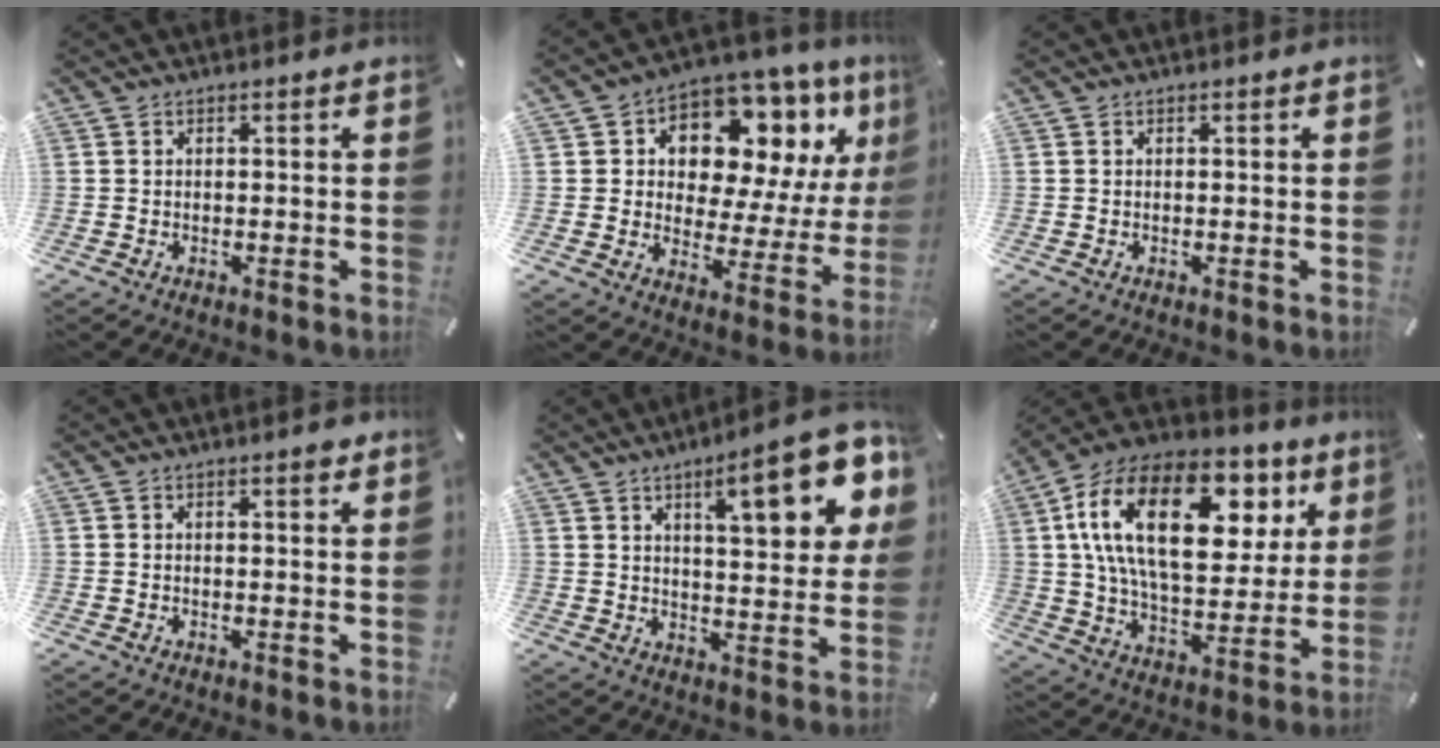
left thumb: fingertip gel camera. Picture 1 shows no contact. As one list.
[{"total": 12.3, "force": [7.8, 7.7, 5.6], "torque": [-0.092, -0.073, 0.137]}, {"total": 0.0}, {"total": 1.2, "force": [0.7, 0.2, 0.9], "torque": [-0.010, -0.002, 0.010]}, {"total": 17.9, "force": [8.5, 5.5, 14.8], "torque": [-0.200, -0.038, 0.125]}, {"total": 25.7, "force": [9.8, 14.3, 19.0], "torque": [-0.354, -0.033, 0.160]}]